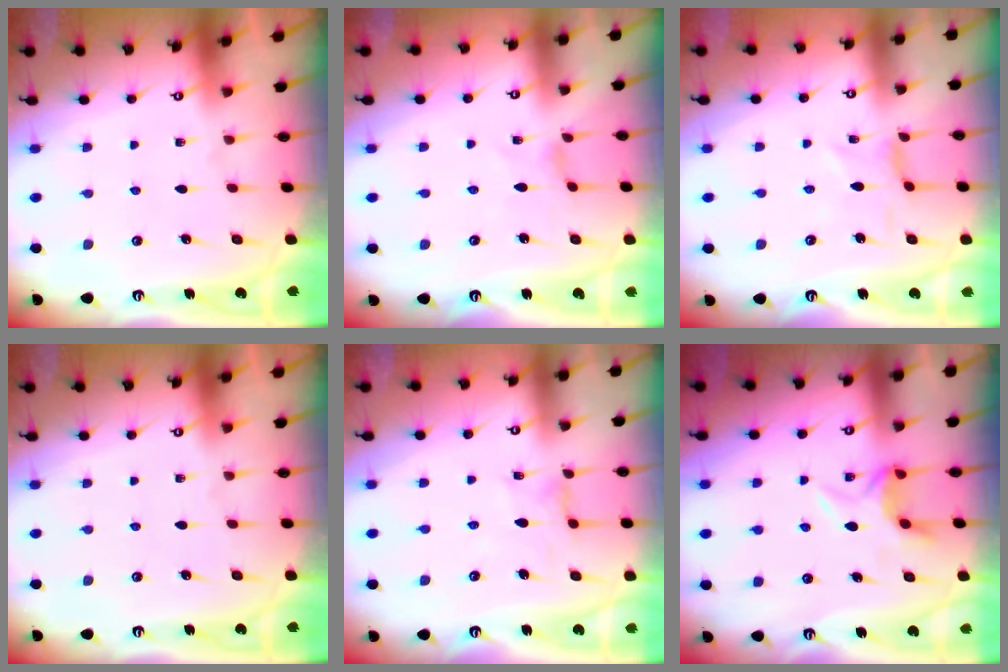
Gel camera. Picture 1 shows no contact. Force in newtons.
{"total": 0.6, "press": 0.6, "slide": 0.2}
{"total": 0.0}
{"total": 0.0}
{"total": 1.0, "press": 1.0, "slide": 0.3}
{"total": 6.1, "press": 5.9, "slide": 1.3}